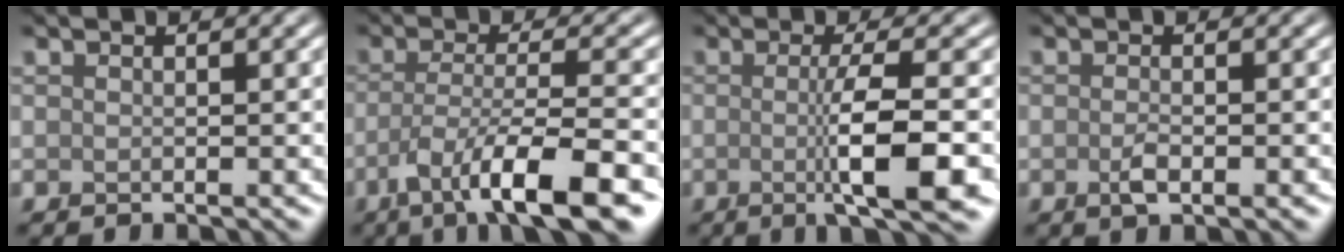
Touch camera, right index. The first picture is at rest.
{"total": 8.7, "force": [-4.2, 1.8, 7.3], "torque": [-0.118, -0.003, -0.076]}
{"total": 7.0, "force": [-1.0, 1.3, 6.8], "torque": [-0.107, -0.005, -0.016]}
{"total": 2.0, "force": [-0.7, 0.6, 1.7], "torque": [-0.033, -0.003, -0.014]}